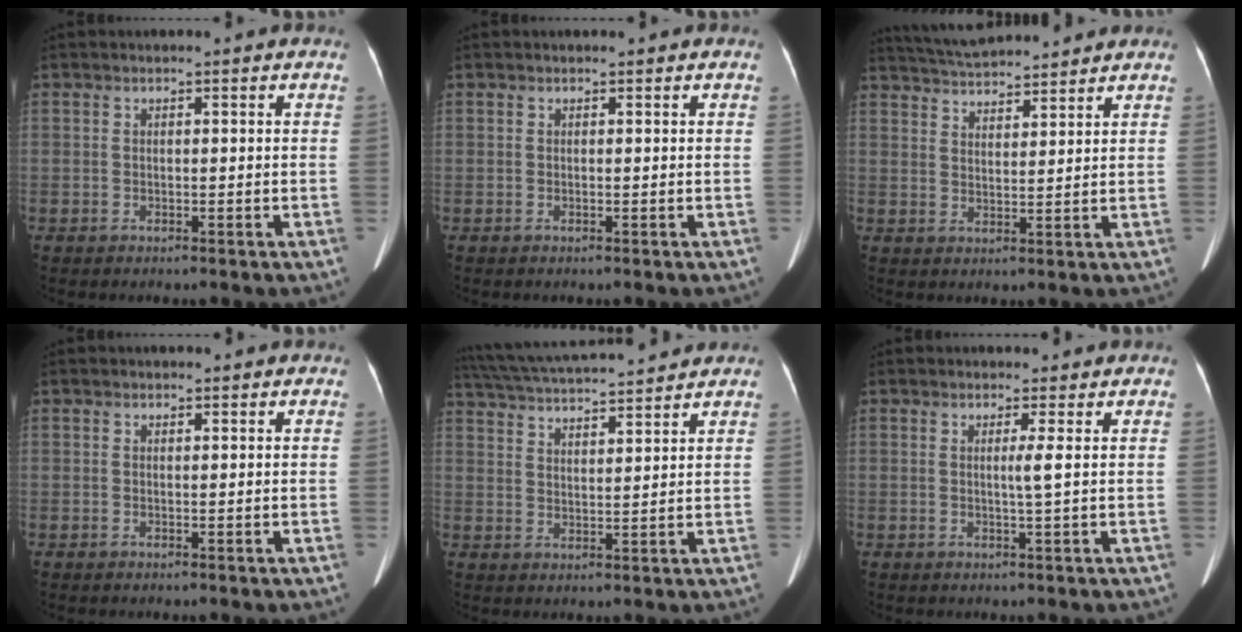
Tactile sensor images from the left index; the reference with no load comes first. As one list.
[{"total": 0.9, "force": [0.8, 0.1, 0.4], "torque": [-0.009, 0.004, 0.010]}, {"total": 10.6, "force": [10.0, 1.0, 3.5], "torque": [-0.064, 0.019, 0.158]}, {"total": 1.6, "force": [1.4, 0.5, 0.6], "torque": [-0.008, 0.004, 0.014]}, {"total": 16.3, "force": [14.9, 1.0, 6.3], "torque": [-0.119, 0.031, 0.233]}, {"total": 1.4, "force": [0.6, -0.6, 1.2], "torque": [-0.022, -0.010, 0.010]}]